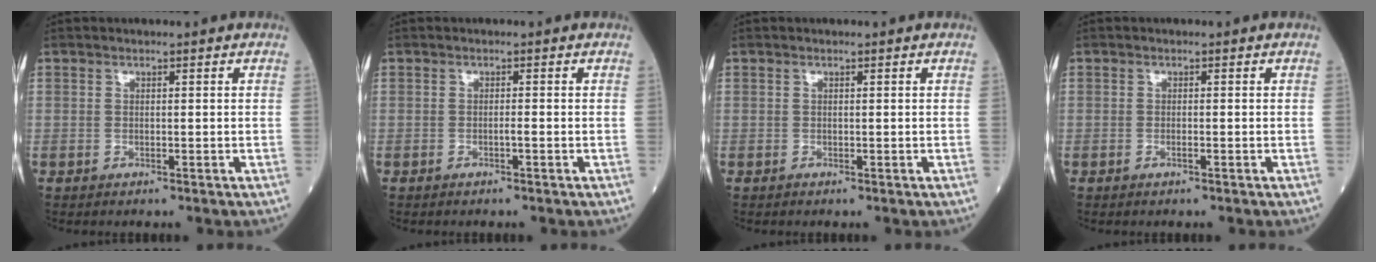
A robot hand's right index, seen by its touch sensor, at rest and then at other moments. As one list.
[{"total": 0.6, "force": [-0.3, -0.1, 0.5], "torque": [-0.008, 0.001, -0.007]}, {"total": 0.0}, {"total": 0.7, "force": [-0.4, 0.0, 0.6], "torque": [-0.015, -0.001, -0.006]}]